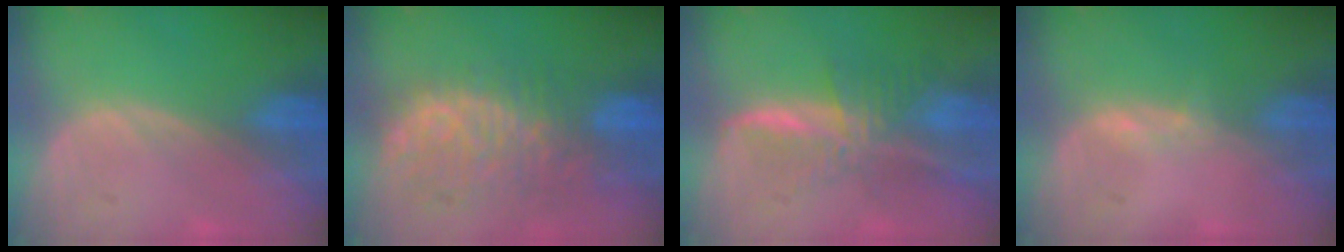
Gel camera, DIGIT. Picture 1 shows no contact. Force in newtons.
{"total": 10.9, "press": 9.4, "slide": 5.4}
{"total": 7.9, "press": 6.7, "slide": 4.3}
{"total": 1.0, "press": 0.8, "slide": 0.5}